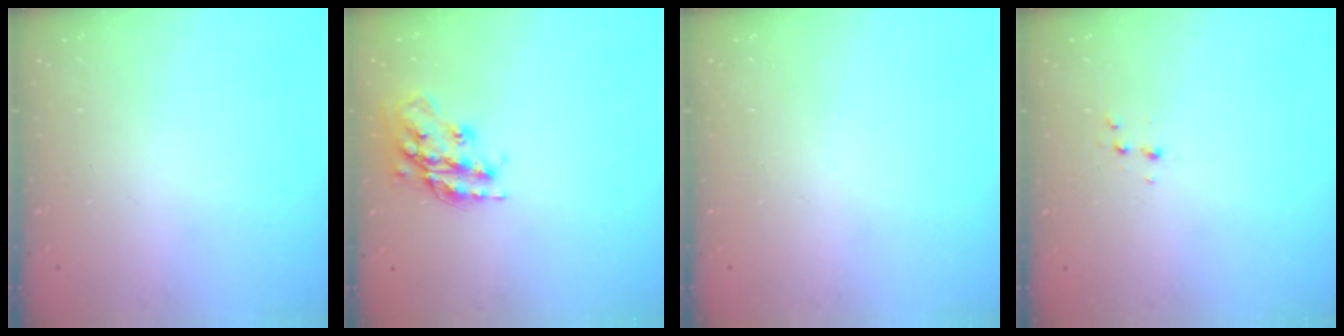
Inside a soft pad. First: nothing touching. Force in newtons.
{"total": 17.1, "press": 17.1, "slide": 1.4}
{"total": 0.0}
{"total": 2.6, "press": 2.5, "slide": 0.8}